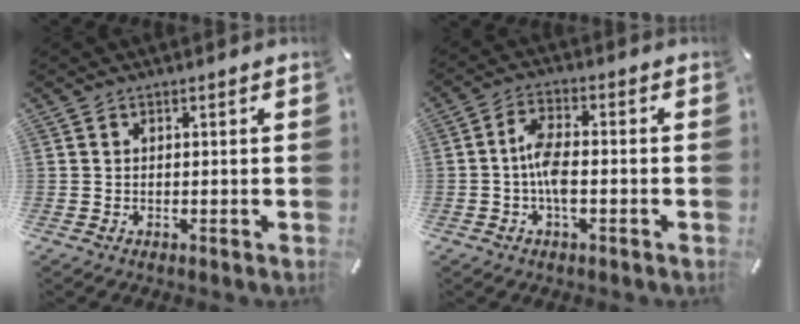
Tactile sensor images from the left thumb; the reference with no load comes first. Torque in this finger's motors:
{"motor_torque": [-0.01, 0.94, 0.56, 0.45, 0.25]}